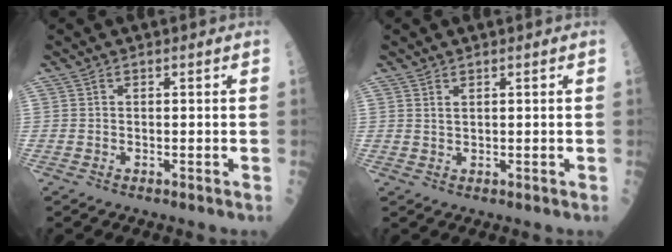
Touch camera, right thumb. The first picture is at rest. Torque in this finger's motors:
{"motor_torque": [-0.04, 0.03, -0.09, 0.27, -0.02]}